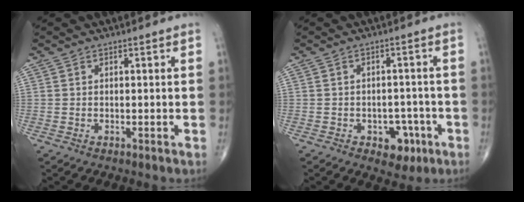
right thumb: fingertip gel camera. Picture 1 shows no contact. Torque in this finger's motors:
{"motor_torque": [2.47, 1.31, 0.34, -0.06, 0.00]}